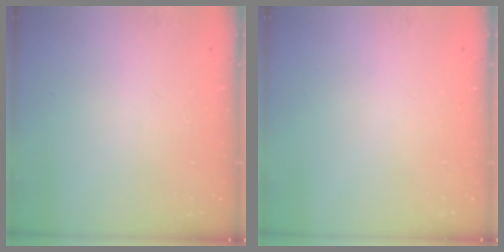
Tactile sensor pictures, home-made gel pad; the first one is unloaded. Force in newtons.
{"total": 0.0}